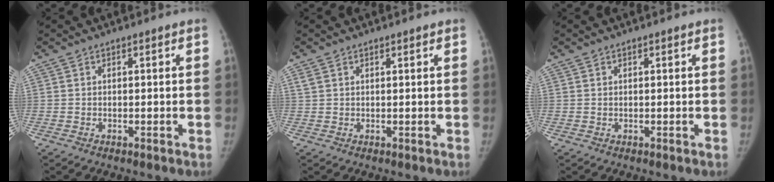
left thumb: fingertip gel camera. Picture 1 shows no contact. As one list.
[{"total": 1.9, "force": [1.3, 1.0, 0.9], "torque": [-0.011, 0.004, 0.025]}, {"total": 0.0}]